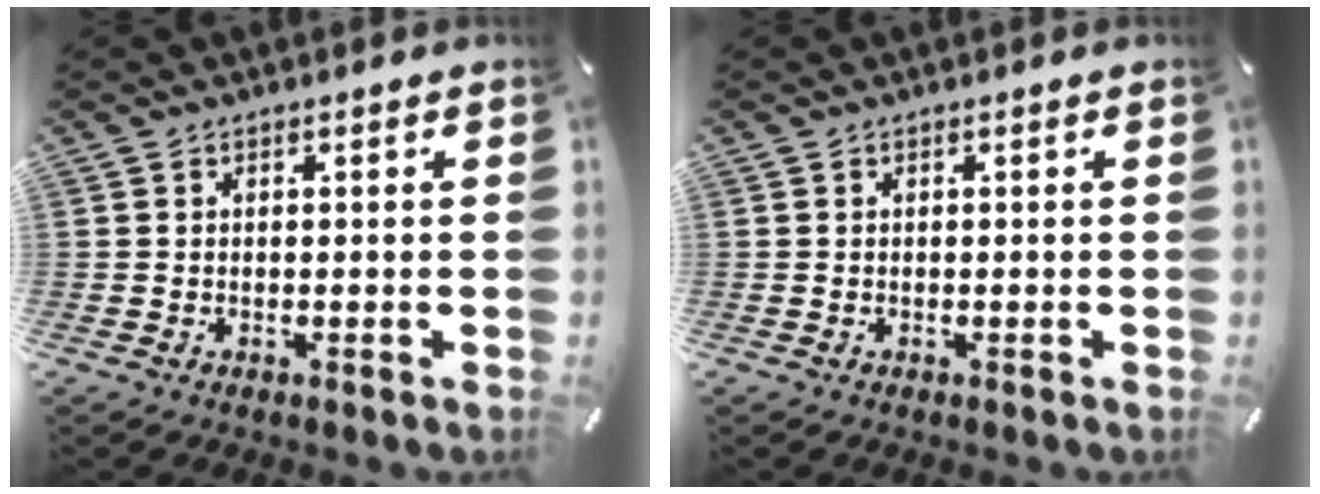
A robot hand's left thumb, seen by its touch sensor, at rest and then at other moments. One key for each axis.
{"total": 0.0}